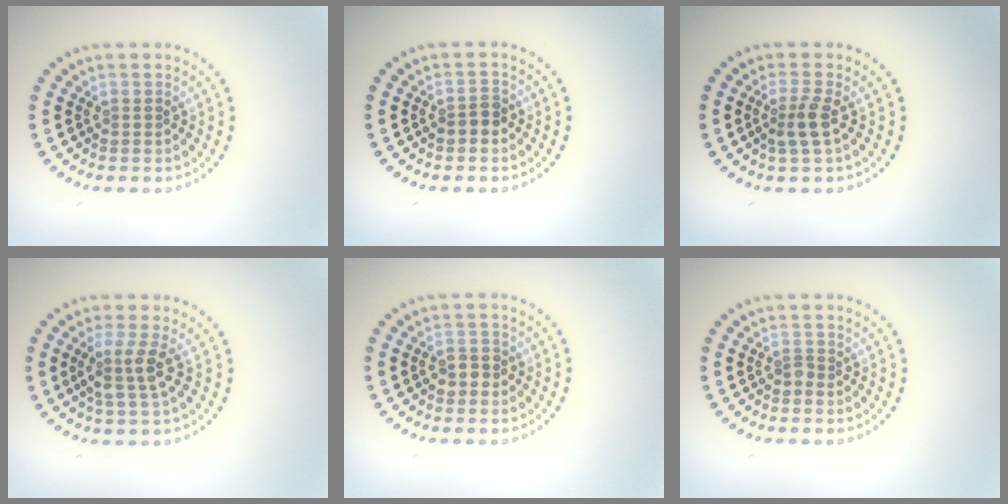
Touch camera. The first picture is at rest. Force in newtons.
{"total": 1.5, "press": 1.4, "slide": 0.5}
{"total": 2.2, "press": 1.9, "slide": 1.1}
{"total": 2.7, "press": 2.2, "slide": 1.6}
{"total": 1.6, "press": 1.5, "slide": 0.4}
{"total": 0.8, "press": 0.6, "slide": 0.6}